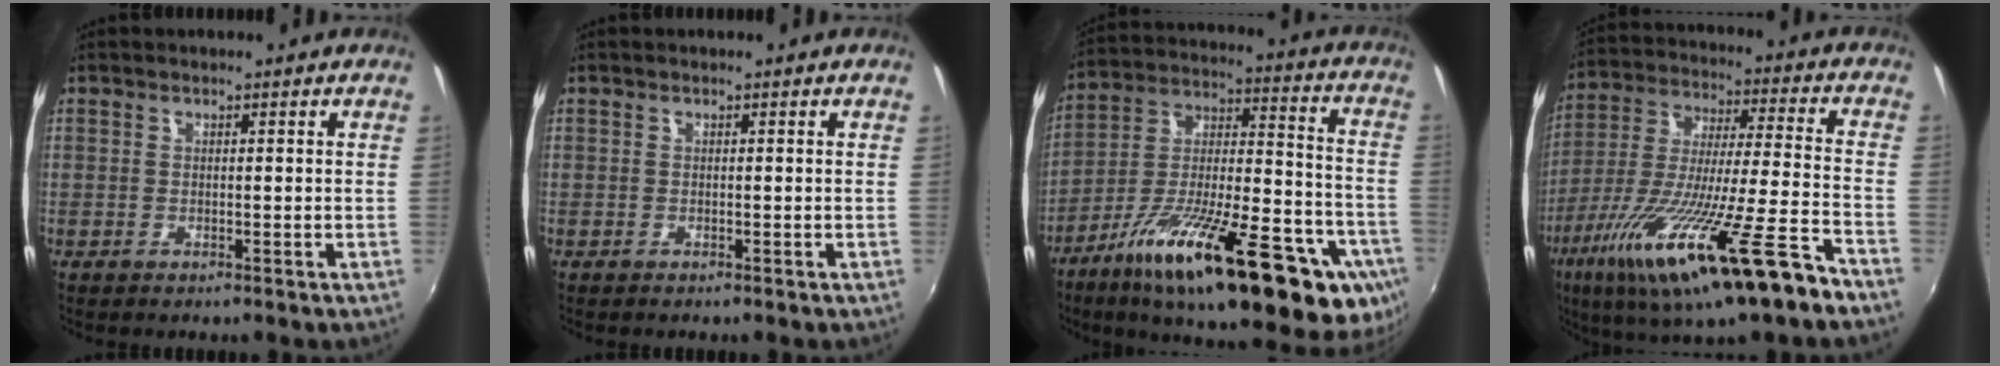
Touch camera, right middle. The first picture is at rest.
{"total": 0.0}
{"total": 32.7, "force": [-17.6, 8.9, 26.2], "torque": [-0.380, -0.024, -0.267]}
{"total": 24.1, "force": [-14.2, 1.2, 19.4], "torque": [-0.346, -0.075, -0.239]}